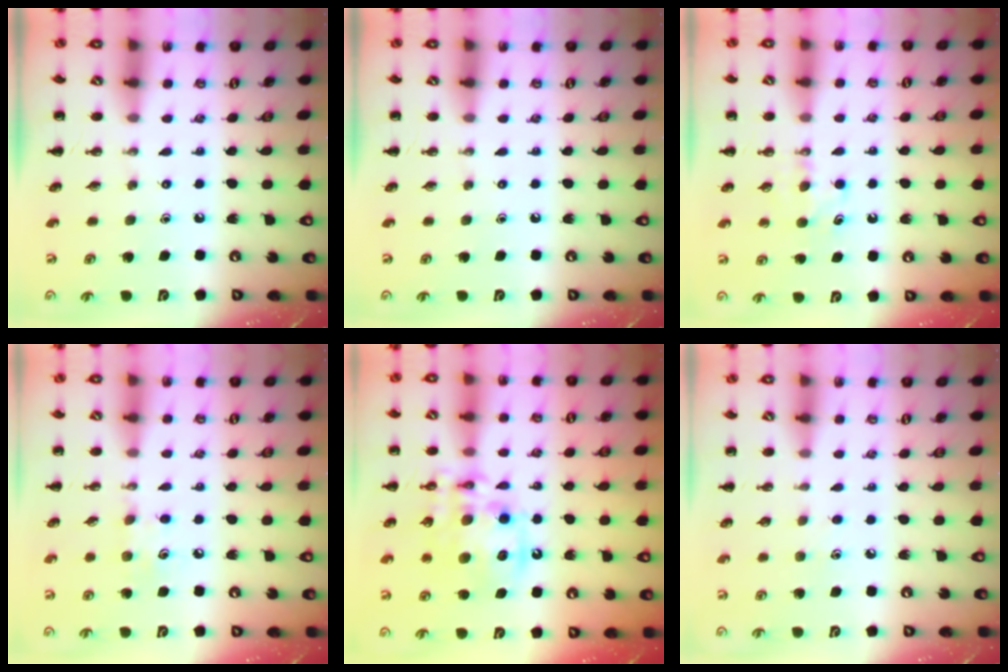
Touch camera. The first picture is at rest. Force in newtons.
{"total": 0.0}
{"total": 4.6, "press": 4.5, "slide": 1.2}
{"total": 7.1, "press": 6.9, "slide": 1.8}
{"total": 13.9, "press": 13.4, "slide": 3.4}
{"total": 3.2, "press": 3.1, "slide": 0.9}